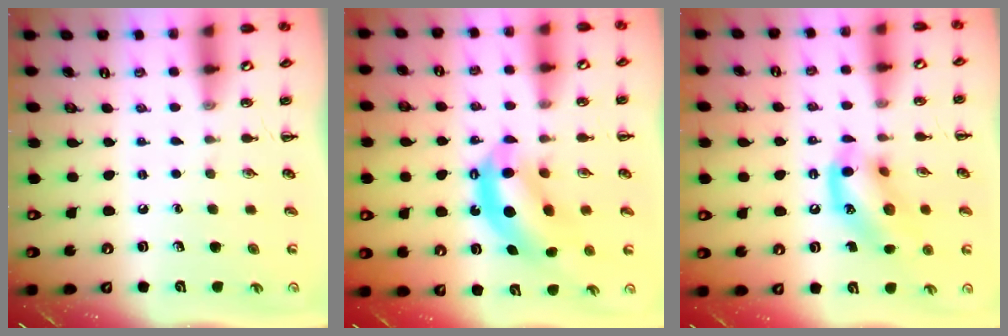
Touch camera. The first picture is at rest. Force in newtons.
{"total": 10.9, "press": 10.5, "slide": 2.7}
{"total": 13.7, "press": 13.5, "slide": 2.7}